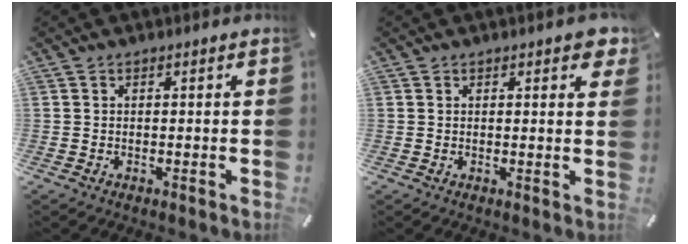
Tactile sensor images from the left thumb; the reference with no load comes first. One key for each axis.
{"total": 2.7, "fx": 1.8, "fy": 1.0, "fz": 1.7, "tx": -0.015, "ty": -0.007, "tz": 0.026}